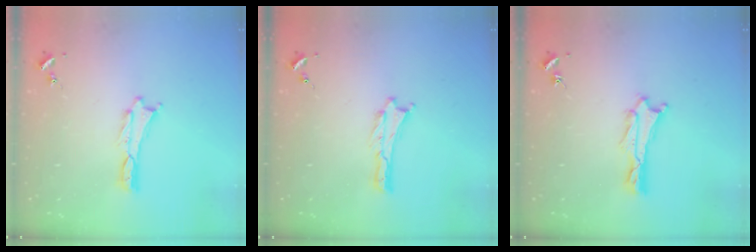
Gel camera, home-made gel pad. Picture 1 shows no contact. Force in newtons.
{"total": 0.0}
{"total": 1.0, "press": 1.0, "slide": 0.1}